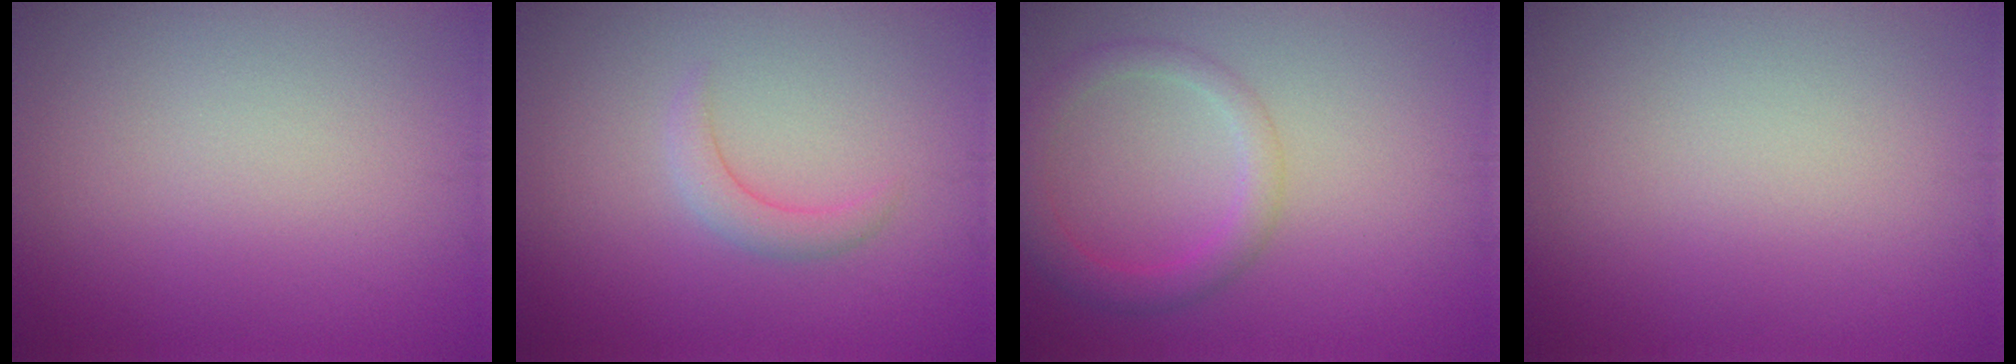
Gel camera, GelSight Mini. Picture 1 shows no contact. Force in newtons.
{"total": 1.7, "press": 1.7, "slide": 0.2}
{"total": 2.8, "press": 2.8, "slide": 0.2}
{"total": 0.0}